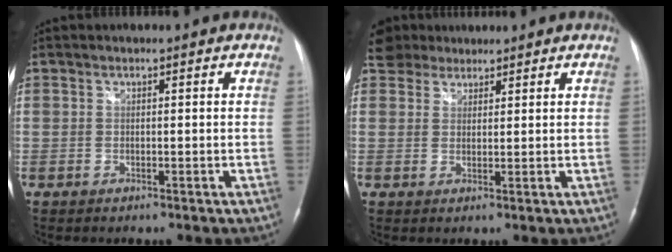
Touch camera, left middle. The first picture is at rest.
{"total": 4.2, "force": [3.6, 2.2, 0.1], "torque": [-0.008, 0.021, 0.064]}